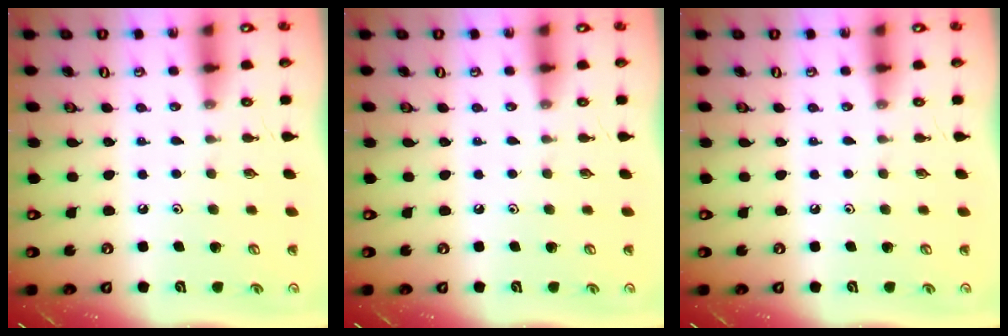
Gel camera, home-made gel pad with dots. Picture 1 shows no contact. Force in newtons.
{"total": 0.0}
{"total": 0.0}